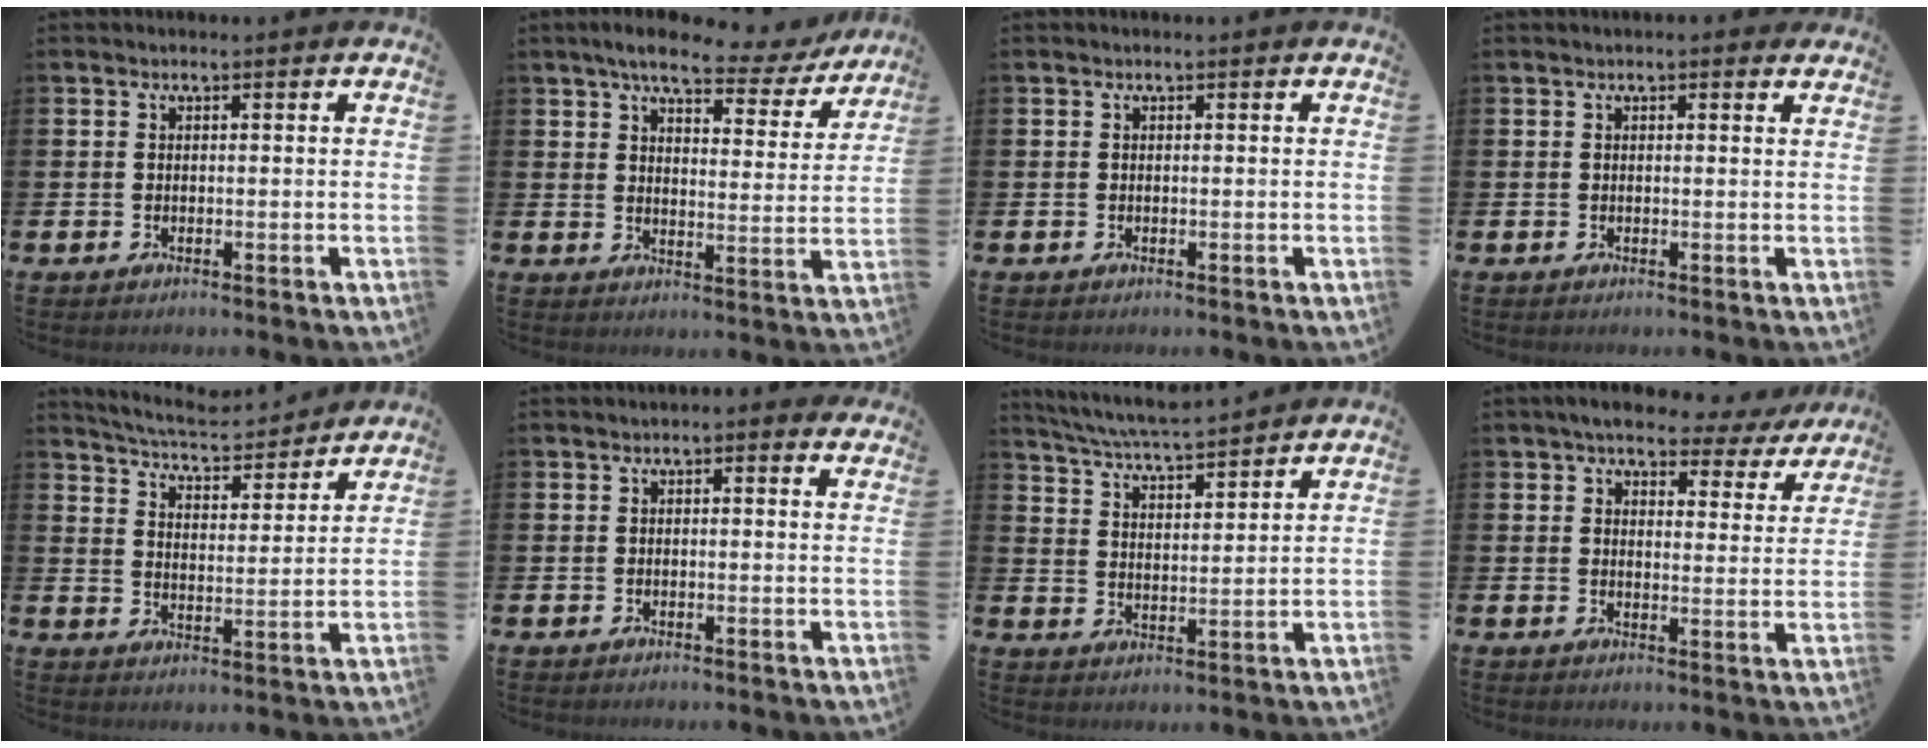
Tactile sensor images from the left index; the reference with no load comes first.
{"total": 6.7, "force": [5.8, 1.6, 3.0], "torque": [-0.058, -0.032, 0.093]}
{"total": 0.0}
{"total": 0.7, "force": [0.6, 0.1, 0.3], "torque": [0.004, -0.003, 0.008]}
{"total": 6.1, "force": [5.9, 0.7, 1.3], "torque": [-0.046, -0.045, 0.100]}
{"total": 0.6, "force": [0.2, 0.2, 0.5], "torque": [0.002, 0.000, 0.000]}
{"total": 6.0, "force": [5.8, 0.0, 1.4], "torque": [-0.049, -0.037, 0.103]}
{"total": 5.6, "force": [4.9, 2.1, 1.7], "torque": [-0.041, -0.026, 0.082]}